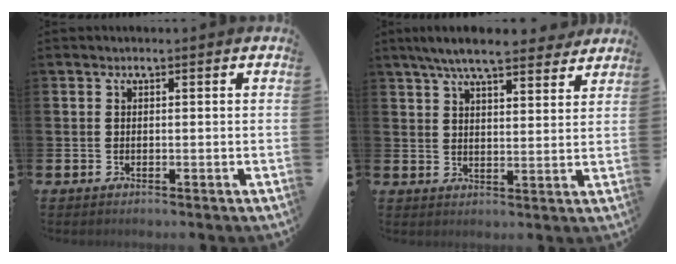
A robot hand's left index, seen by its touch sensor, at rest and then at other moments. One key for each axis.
{"total": 7.5, "fx": 6.9, "fy": 1.1, "fz": 2.7, "tx": -0.064, "ty": -0.027, "tz": 0.124}